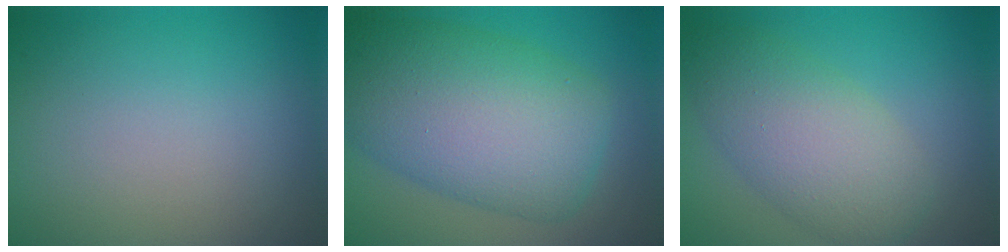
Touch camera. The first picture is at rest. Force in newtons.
{"total": 11.7, "press": 11.7, "slide": 0.2}
{"total": 6.2, "press": 6.2, "slide": 0.3}